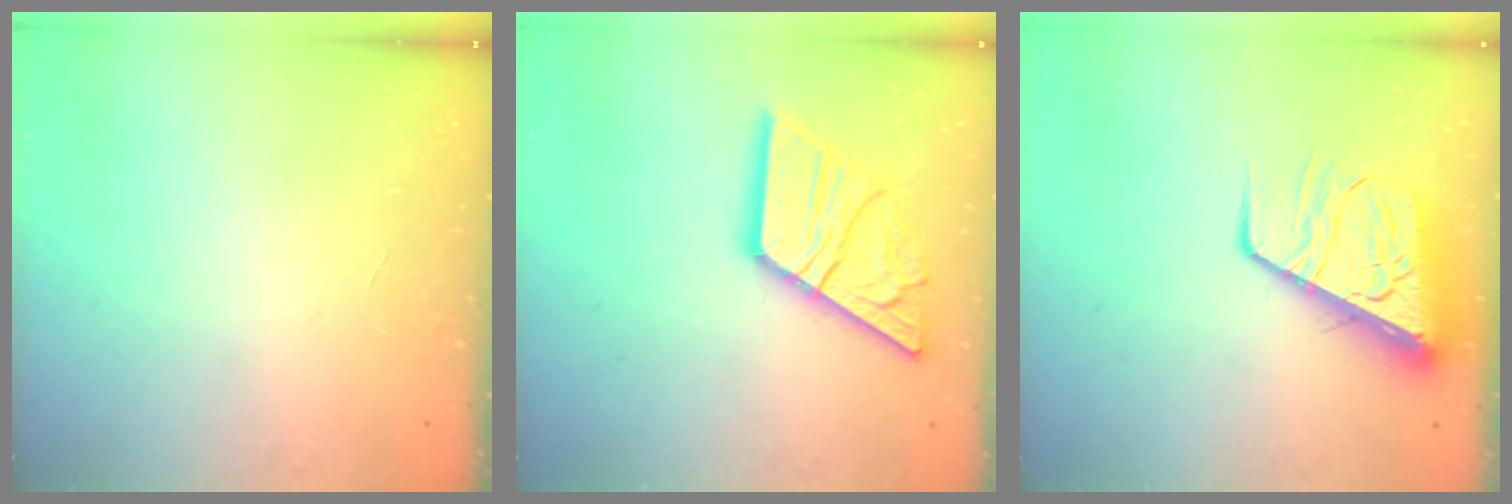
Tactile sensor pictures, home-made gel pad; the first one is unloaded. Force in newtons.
{"total": 18.4, "press": 18.3, "slide": 1.9}
{"total": 13.4, "press": 13.3, "slide": 1.4}